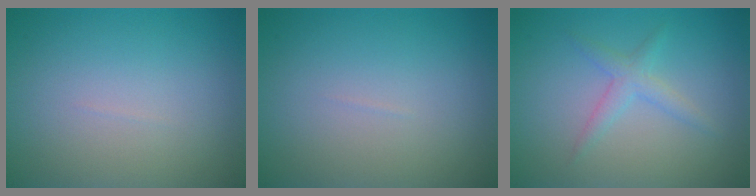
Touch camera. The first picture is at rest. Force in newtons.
{"total": 0.0}
{"total": 1.8, "press": 1.8, "slide": 0.1}